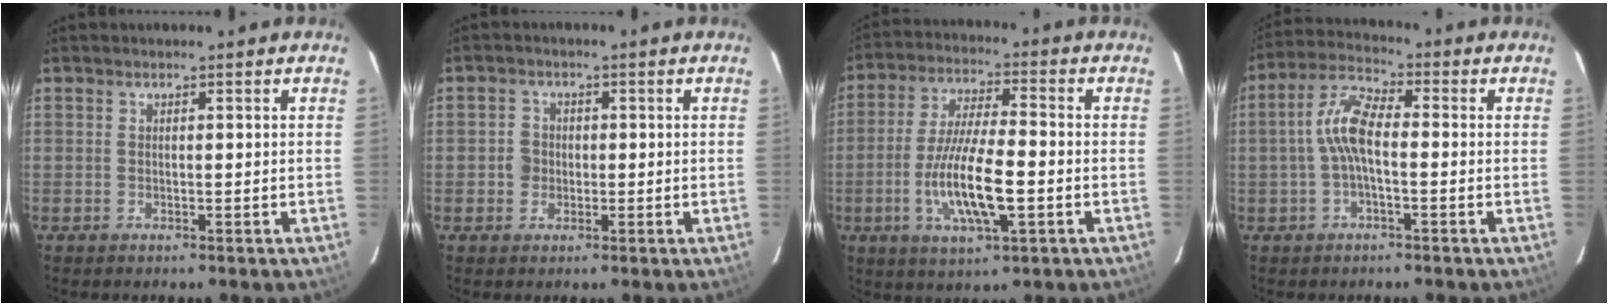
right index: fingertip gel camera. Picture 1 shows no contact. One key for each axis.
{"total": 2.9, "fx": -0.6, "fy": 2.7, "fz": 0.7, "tx": -0.012, "ty": 0.008, "tz": -0.011}
{"total": 13.0, "fx": -3.5, "fy": 3.0, "fz": 12.1, "tx": -0.242, "ty": -0.008, "tz": -0.064}
{"total": 7.3, "fx": -0.8, "fy": 2.6, "fz": 6.8, "tx": -0.150, "ty": 0.021, "tz": -0.020}